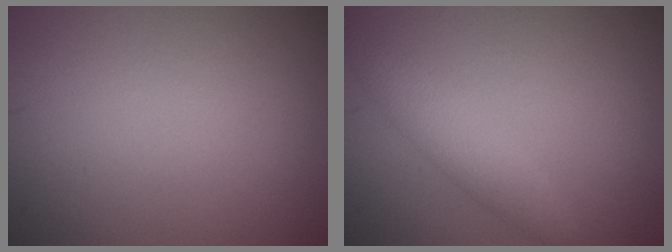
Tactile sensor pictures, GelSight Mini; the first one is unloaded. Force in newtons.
{"total": 2.8, "press": 2.8, "slide": 0.1}